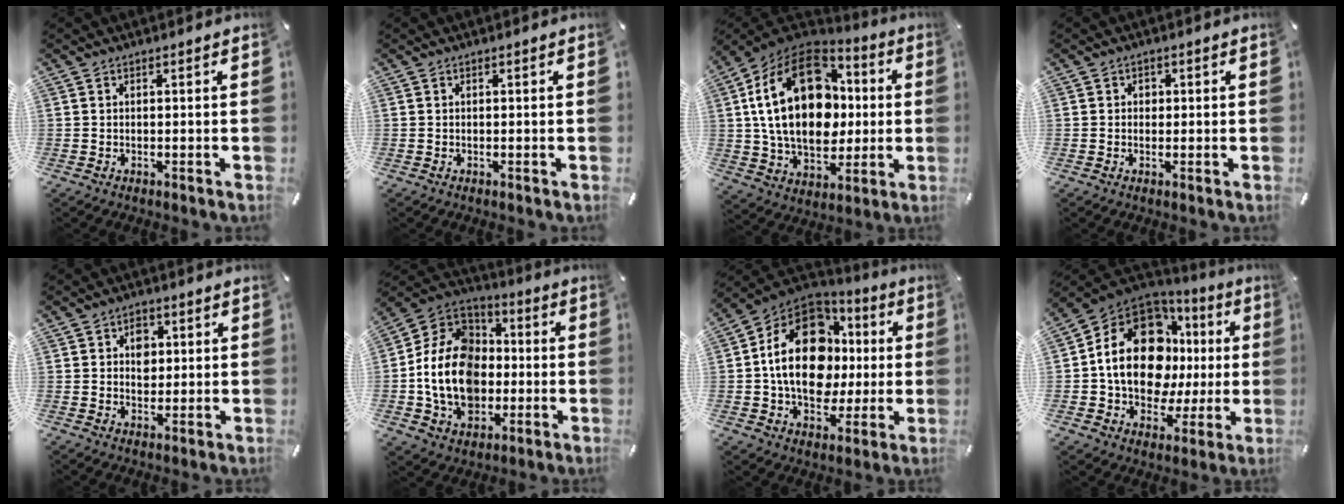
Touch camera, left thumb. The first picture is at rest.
{"total": 0.0}
{"total": 25.8, "force": [3.5, 18.0, 18.1], "torque": [-0.346, 0.005, 0.063]}
{"total": 1.4, "force": [0.1, 1.3, 0.5], "torque": [-0.005, 0.003, -0.003]}
{"total": 5.0, "force": [1.0, 3.9, 2.9], "torque": [-0.022, -0.007, 0.009]}
{"total": 18.7, "force": [-3.5, 14.8, 10.9], "torque": [-0.254, 0.023, -0.064]}
{"total": 21.0, "force": [1.1, 15.8, 13.7], "torque": [-0.252, 0.004, 0.019]}
{"total": 20.1, "force": [3.6, 14.1, 13.9], "torque": [-0.258, -0.026, 0.059]}